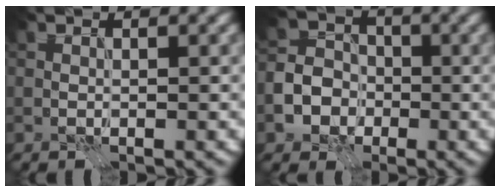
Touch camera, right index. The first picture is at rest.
{"total": 5.2, "force": [-2.0, 4.4, 1.8], "torque": [-0.017, 0.001, -0.052]}